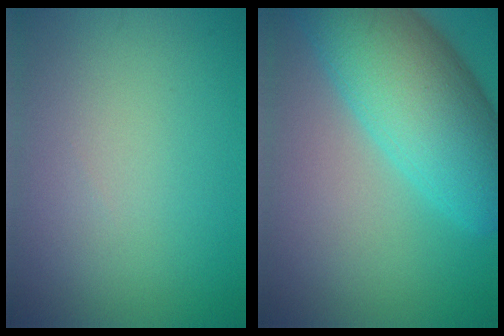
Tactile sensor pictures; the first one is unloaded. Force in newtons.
{"total": 11.8, "press": 11.8, "slide": 0.3}